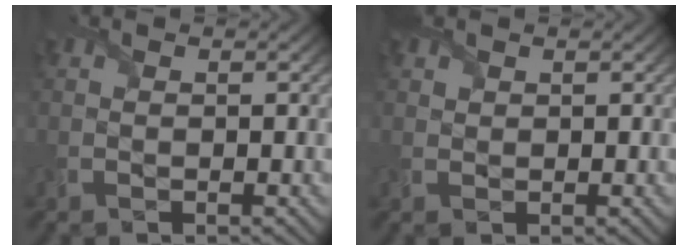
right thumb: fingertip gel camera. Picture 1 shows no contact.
{"total": 0.7, "force": [0.5, 0.4, 0.0], "torque": [-0.003, -0.002, 0.012]}